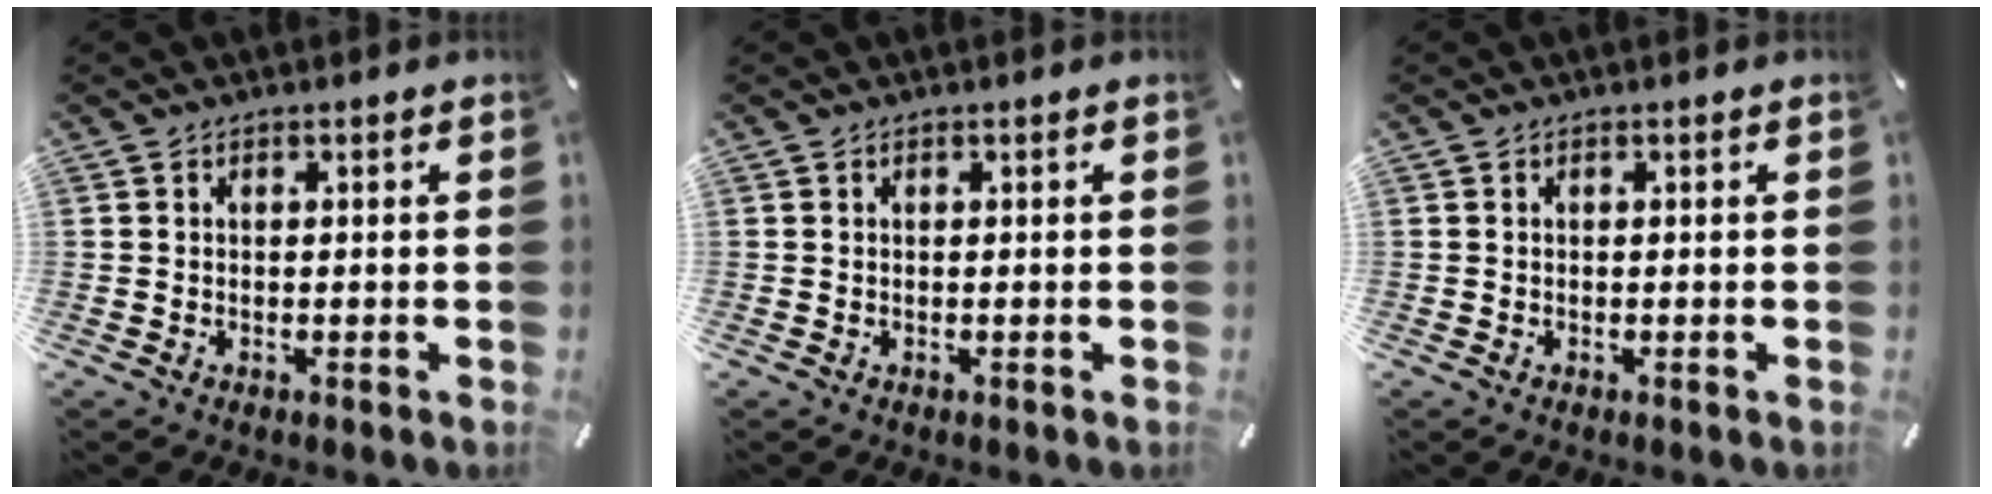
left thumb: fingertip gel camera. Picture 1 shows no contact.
{"total": 0.0}
{"total": 0.0}